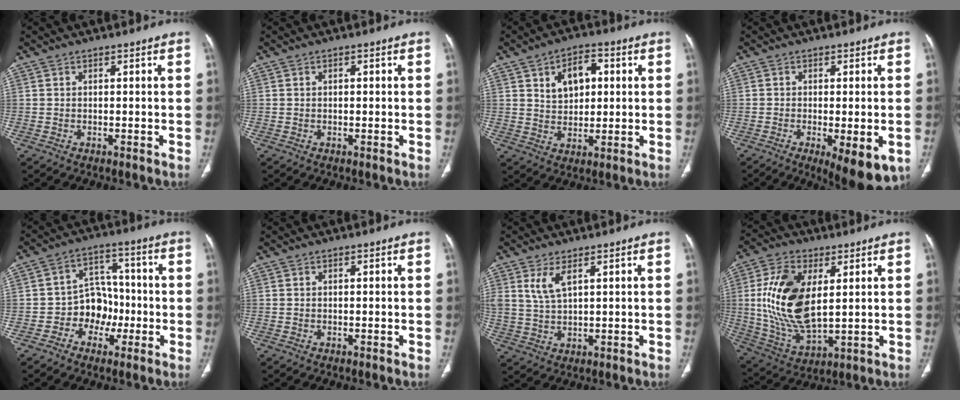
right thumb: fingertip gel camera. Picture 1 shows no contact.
{"total": 0.9, "force": [0.2, 0.5, 0.7], "torque": [-0.017, 0.005, 0.004]}
{"total": 8.5, "force": [2.6, 5.5, 5.9], "torque": [-0.066, -0.003, 0.042]}
{"total": 10.2, "force": [-4.1, 3.4, 8.7], "torque": [-0.120, -0.014, -0.055]}
{"total": 8.7, "force": [-2.6, 7.0, 4.4], "torque": [-0.023, 0.040, -0.050]}
{"total": 0.0}
{"total": 4.8, "force": [2.4, 1.8, 3.7], "torque": [-0.080, -0.012, 0.060]}
{"total": 17.5, "force": [3.3, 9.0, 14.6], "torque": [-0.285, -0.018, 0.070]}